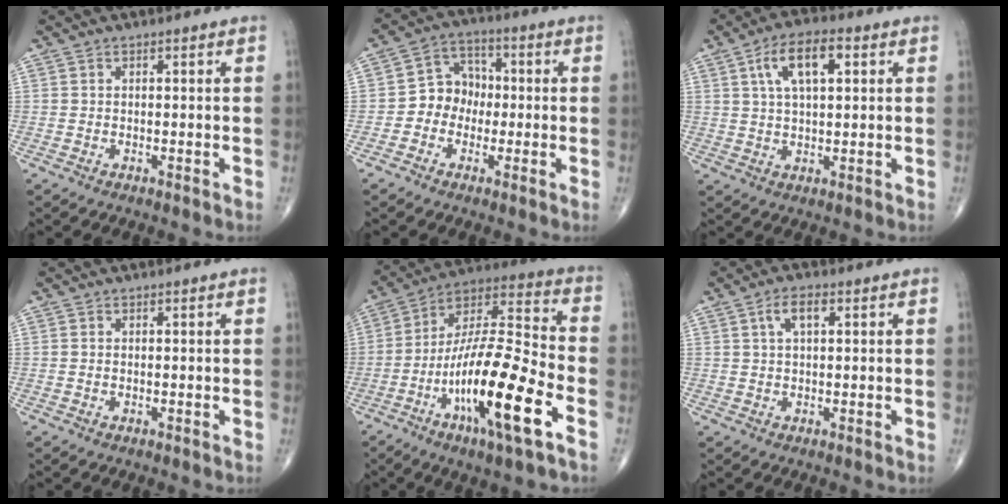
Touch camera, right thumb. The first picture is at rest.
{"total": 7.3, "force": [-1.2, 6.3, 3.5], "torque": [-0.024, 0.032, -0.038]}
{"total": 9.4, "force": [3.2, 4.1, 7.8], "torque": [-0.135, 0.007, 0.055]}
{"total": 0.0}
{"total": 21.6, "force": [-8.6, 4.1, 19.4], "torque": [-0.381, 0.039, -0.150]}
{"total": 3.9, "force": [1.4, 1.7, 3.2], "torque": [-0.060, 0.009, 0.026]}